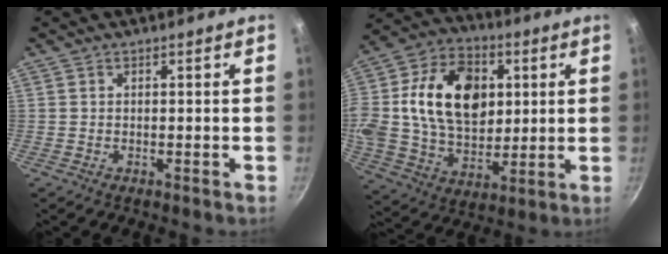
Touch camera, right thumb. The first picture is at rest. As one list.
[{"total": 24.4, "force": [4.5, 17.0, 16.9], "torque": [-0.289, 0.012, 0.075]}]